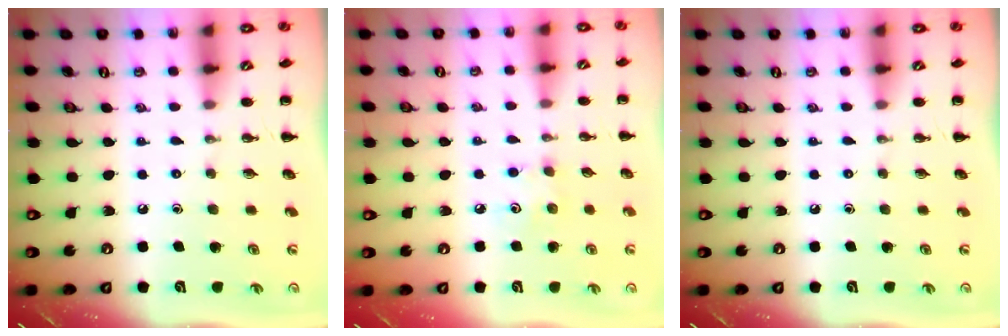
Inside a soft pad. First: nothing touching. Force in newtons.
{"total": 4.0, "press": 3.9, "slide": 1.1}
{"total": 0.0}